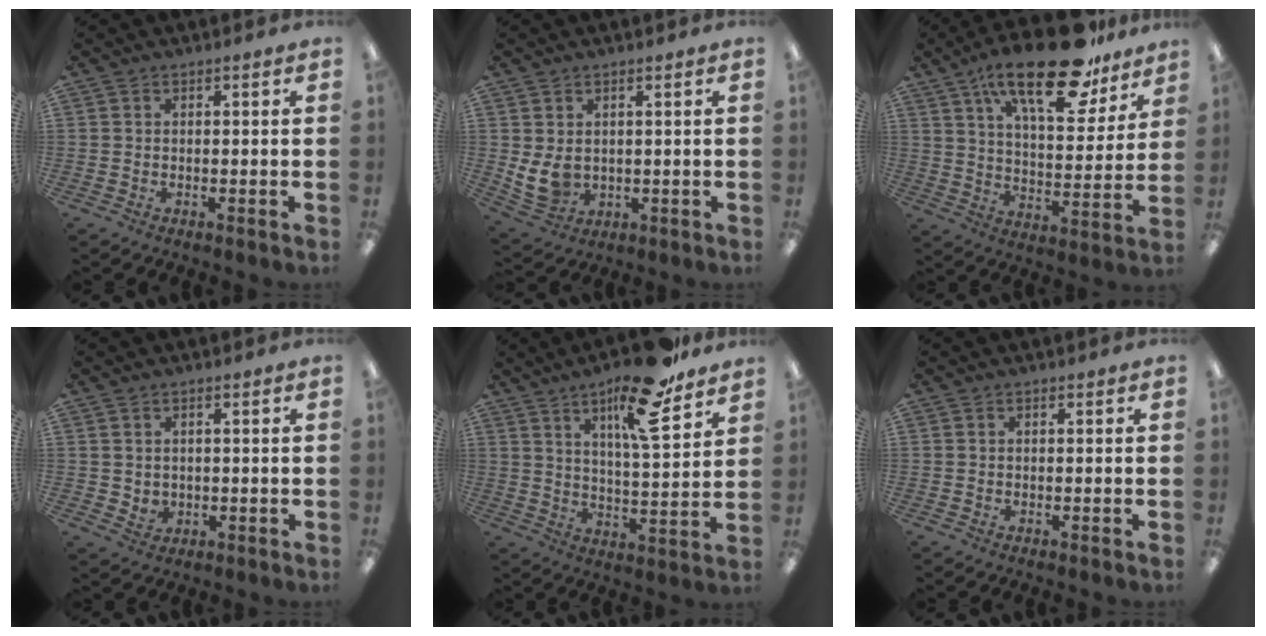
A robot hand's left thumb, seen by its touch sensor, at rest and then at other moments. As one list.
[{"total": 6.6, "force": [1.5, 5.0, 4.0], "torque": [-0.092, -0.008, 0.030]}, {"total": 22.7, "force": [15.6, 8.3, 14.3], "torque": [-0.220, -0.089, 0.260]}, {"total": 2.6, "force": [1.2, 2.3, 0.5], "torque": [-0.006, -0.003, 0.020]}, {"total": 16.0, "force": [10.8, 4.2, 11.1], "torque": [-0.176, -0.054, 0.172]}, {"total": 0.0}]